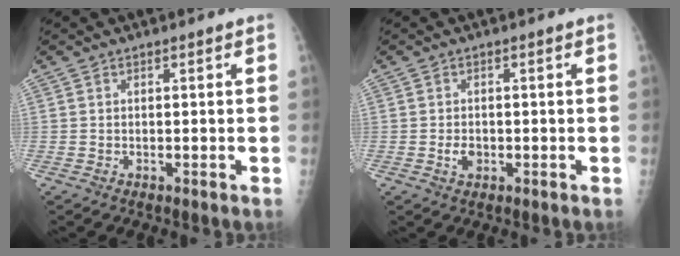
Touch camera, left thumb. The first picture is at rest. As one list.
[{"total": 2.4, "force": [-0.6, 1.7, 1.6], "torque": [-0.021, 0.002, -0.010]}]